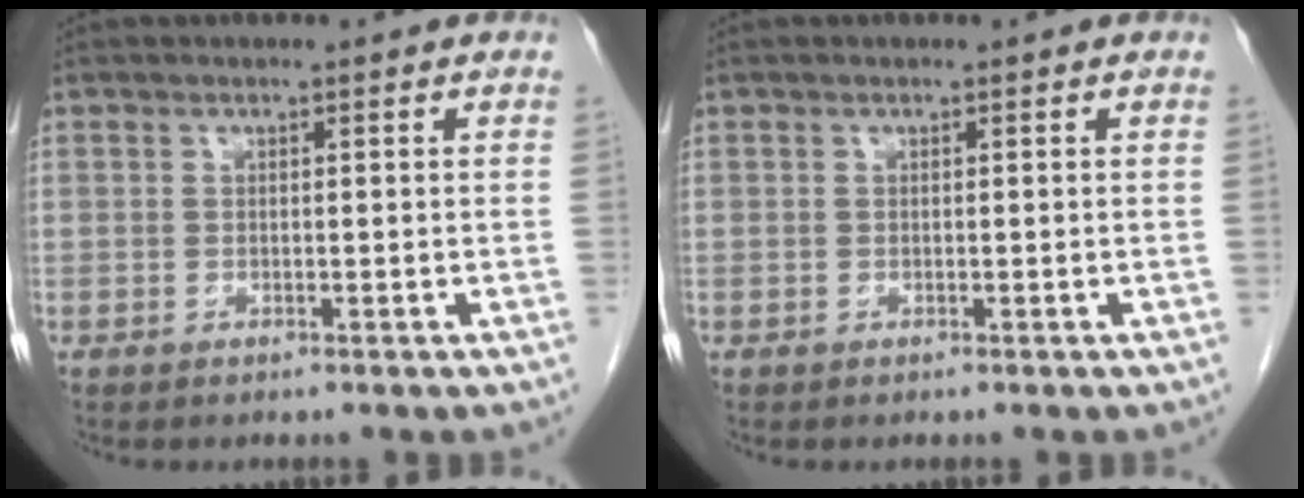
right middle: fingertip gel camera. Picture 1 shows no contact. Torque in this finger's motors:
{"motor_torque": [0.73, -0.88, -0.02, 0.01]}